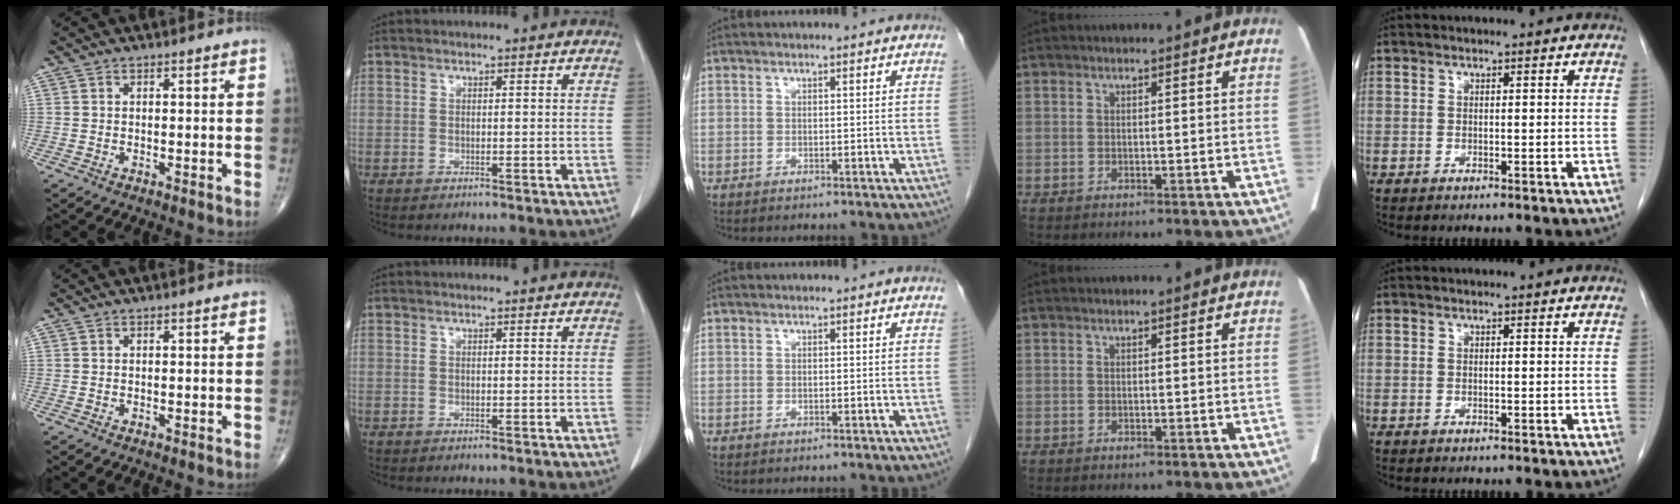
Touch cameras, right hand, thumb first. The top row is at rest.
{}